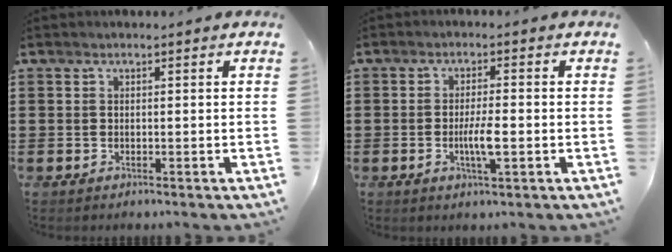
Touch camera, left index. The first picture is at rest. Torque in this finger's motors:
{"motor_torque": [1.05, 0.32, 0.40, 0.07]}